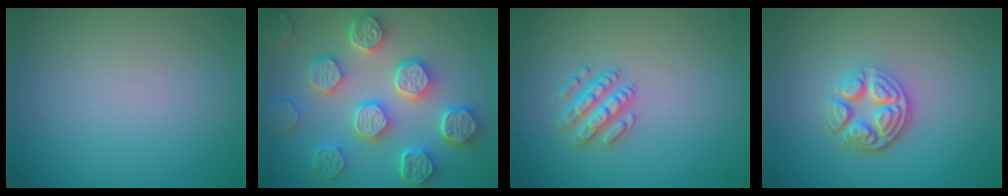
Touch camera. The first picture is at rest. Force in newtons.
{"total": 8.1, "press": 6.5, "slide": 4.8}
{"total": 2.4, "press": 2.3, "slide": 0.6}
{"total": 4.5, "press": 3.3, "slide": 3.1}